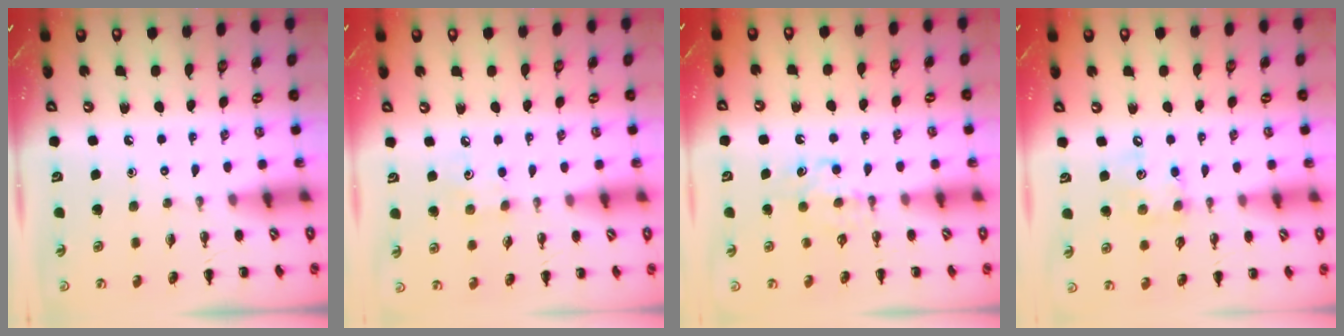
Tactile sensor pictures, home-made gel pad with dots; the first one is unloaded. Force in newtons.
{"total": 4.0, "press": 3.9, "slide": 0.9}
{"total": 6.7, "press": 6.5, "slide": 1.7}
{"total": 7.6, "press": 7.5, "slide": 0.8}